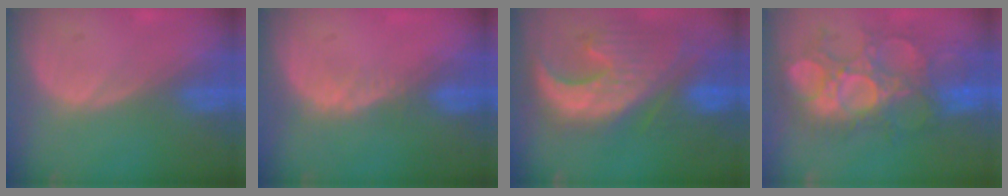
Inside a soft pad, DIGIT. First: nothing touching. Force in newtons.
{"total": 2.1, "press": 1.5, "slide": 1.4}
{"total": 12.9, "press": 11.2, "slide": 6.4}
{"total": 10.8, "press": 10.5, "slide": 2.4}